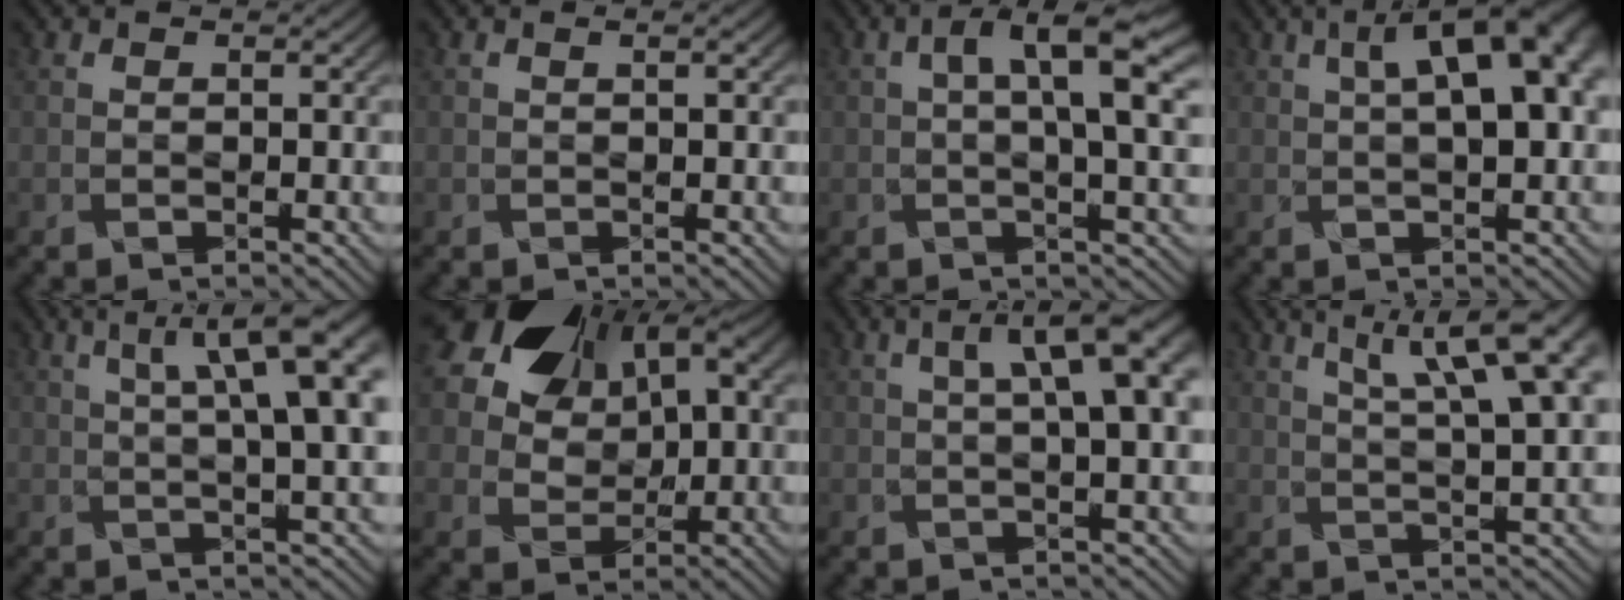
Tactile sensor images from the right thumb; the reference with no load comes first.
{"total": 0.9, "force": [0.3, 0.1, 0.8], "torque": [-0.016, 0.003, 0.004]}
{"total": 7.2, "force": [1.8, 1.8, 6.7], "torque": [-0.107, 0.009, 0.027]}
{"total": 9.5, "force": [2.4, 3.4, 8.5], "torque": [-0.121, 0.020, 0.030]}
{"total": 11.4, "force": [3.4, 2.9, 10.4], "torque": [-0.133, 0.025, 0.046]}
{"total": 16.5, "force": [7.0, 11.2, 9.9], "torque": [-0.207, 0.059, 0.126]}
{"total": 8.6, "force": [2.0, 2.2, 8.0], "torque": [-0.111, 0.019, 0.028]}
{"total": 12.4, "force": [5.9, 3.2, 10.5], "torque": [-0.147, 0.031, 0.081]}